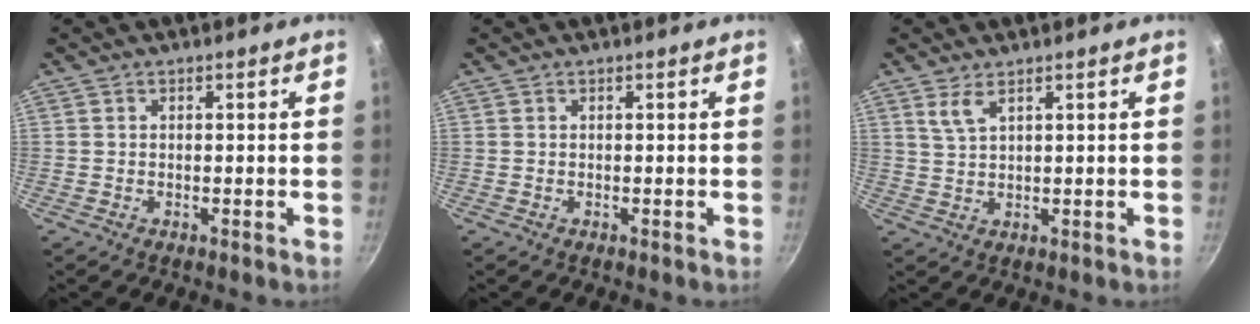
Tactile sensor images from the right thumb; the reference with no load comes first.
{"total": 0.0}
{"total": 3.2, "force": [1.9, 1.1, 2.2], "torque": [-0.045, -0.012, 0.043]}